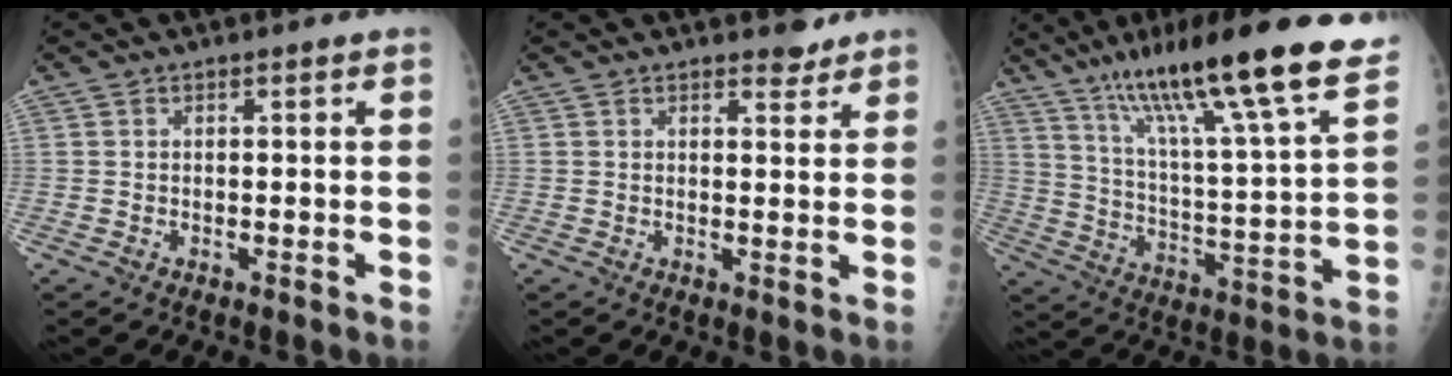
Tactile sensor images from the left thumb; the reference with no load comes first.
{"total": 2.7, "force": [2.3, 1.1, 0.8], "torque": [0.003, -0.017, 0.031]}
{"total": 24.7, "force": [17.4, 2.5, 17.3], "torque": [-0.264, -0.055, 0.278]}